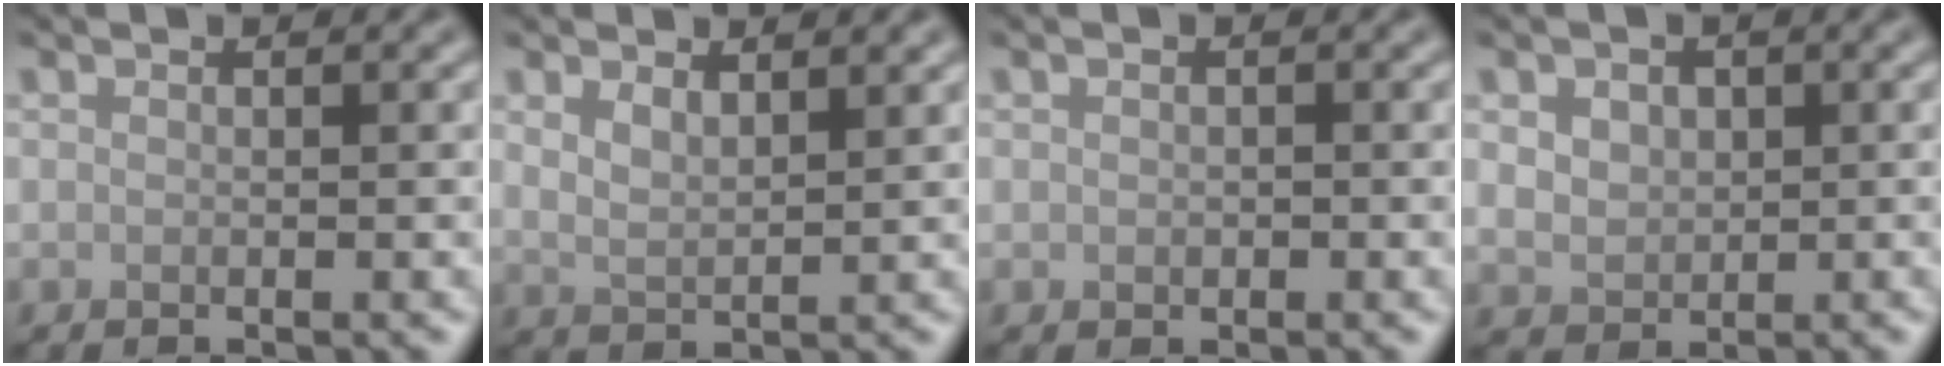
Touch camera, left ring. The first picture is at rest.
{"total": 2.3, "force": [1.6, 0.8, 1.4], "torque": [-0.031, -0.005, 0.033]}
{"total": 0.6, "force": [0.0, 0.5, 0.2], "torque": [0.000, -0.003, -0.001]}
{"total": 2.8, "force": [0.8, 2.2, 1.6], "torque": [-0.029, 0.010, 0.010]}